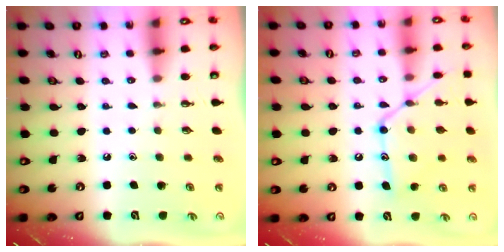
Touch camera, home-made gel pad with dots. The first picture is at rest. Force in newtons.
{"total": 16.4, "press": 16.4, "slide": 1.4}